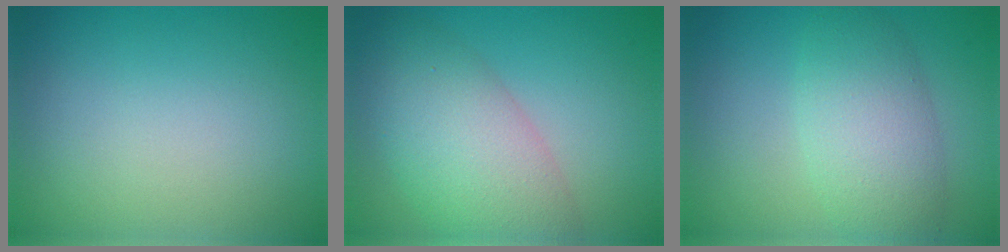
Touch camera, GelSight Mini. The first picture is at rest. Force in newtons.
{"total": 7.0, "press": 7.0, "slide": 0.2}
{"total": 5.1, "press": 5.1, "slide": 0.2}